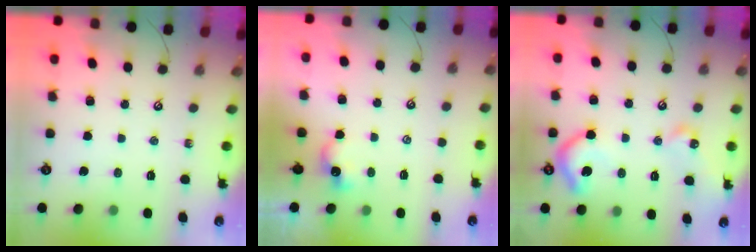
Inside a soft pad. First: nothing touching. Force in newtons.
{"total": 2.8, "press": 2.8, "slide": 0.1}
{"total": 11.1, "press": 11.0, "slide": 0.9}